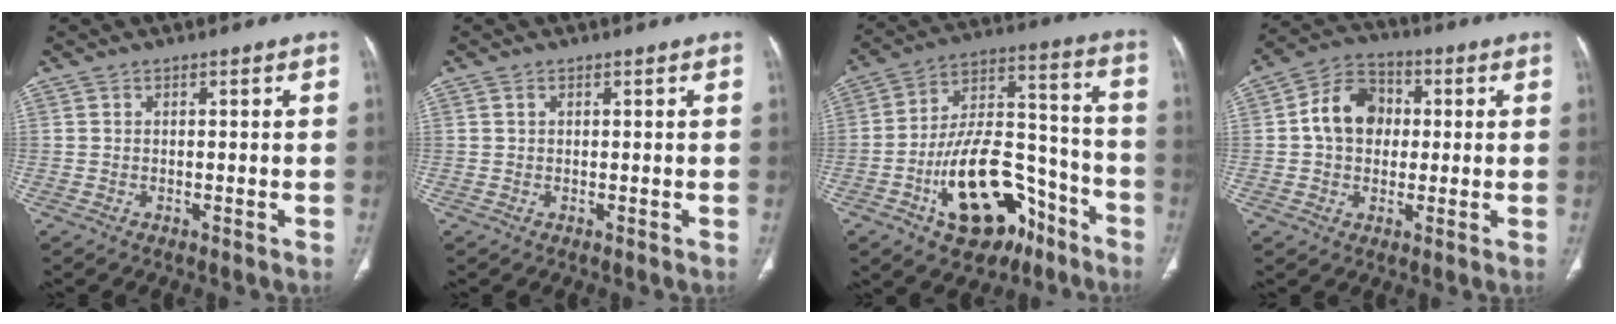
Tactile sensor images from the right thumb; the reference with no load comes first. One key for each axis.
{"total": 0.5, "fx": 0.2, "fy": 0.4, "fz": 0.3, "tx": -0.009, "ty": 0.003, "tz": 0.005}
{"total": 21.6, "fx": -10.3, "fy": 12.0, "fz": 14.8, "tx": -0.208, "ty": 0.089, "tz": -0.154}
{"total": 10.6, "fx": 1.0, "fy": 8.3, "fz": 6.5, "tx": -0.088, "ty": 0.021, "tz": 0.006}